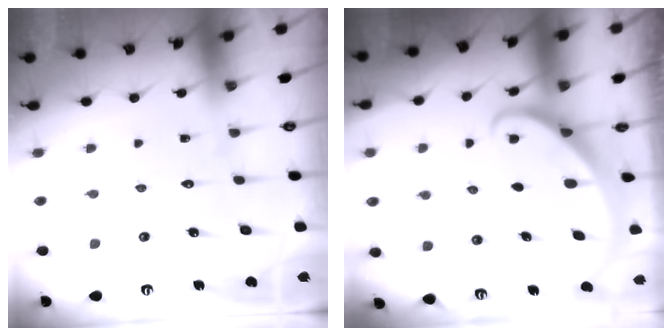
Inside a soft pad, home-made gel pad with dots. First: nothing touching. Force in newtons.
{"total": 1.8, "press": 1.8, "slide": 0.1}